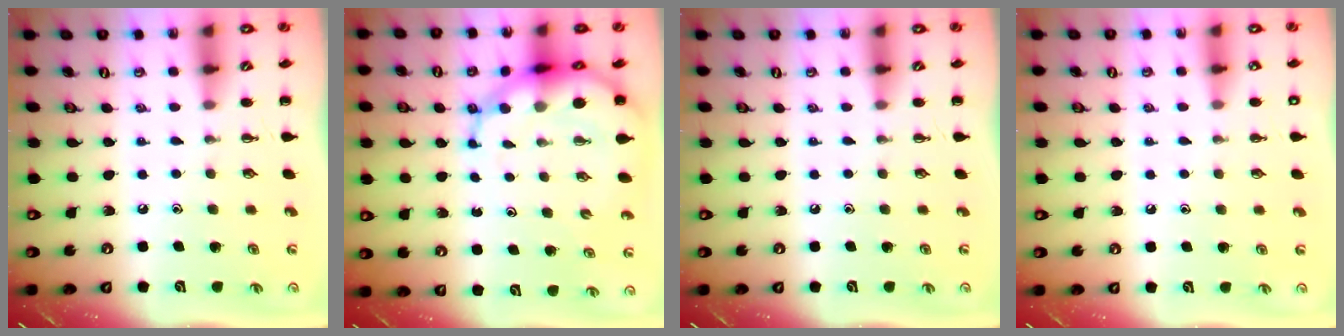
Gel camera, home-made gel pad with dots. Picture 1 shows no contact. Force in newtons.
{"total": 10.6, "press": 10.2, "slide": 2.7}
{"total": 0.0}
{"total": 1.3, "press": 1.3, "slide": 0.1}